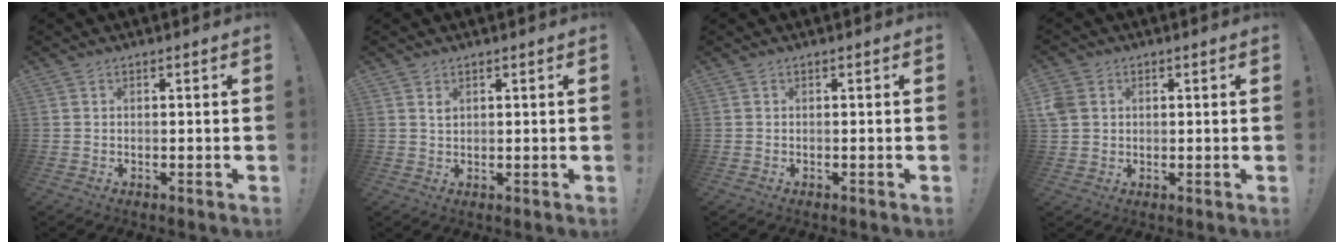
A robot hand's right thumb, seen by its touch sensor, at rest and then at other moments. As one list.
[{"total": 1.5, "force": [0.9, 1.0, 0.7], "torque": [-0.007, -0.004, 0.017]}, {"total": 0.0}, {"total": 5.4, "force": [1.7, 4.6, 2.2], "torque": [-0.046, 0.003, 0.036]}]